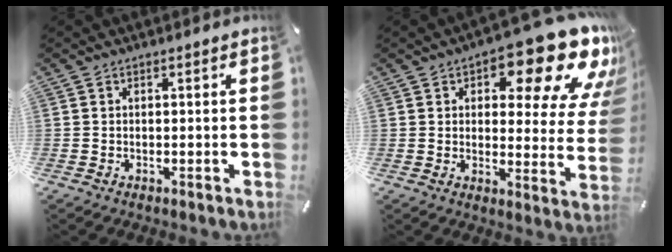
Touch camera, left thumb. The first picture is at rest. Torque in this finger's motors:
{"motor_torque": [2.50, 2.50, 1.49, -1.28, 0.27]}